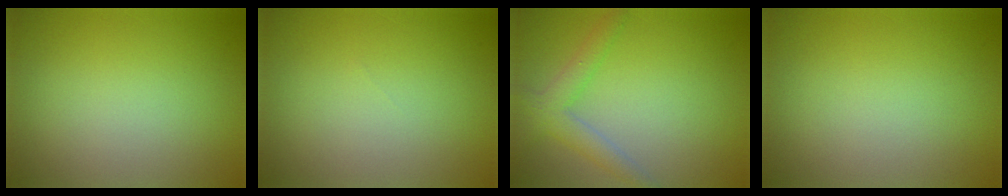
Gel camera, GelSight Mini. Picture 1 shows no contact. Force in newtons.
{"total": 0.0}
{"total": 3.0, "press": 3.0, "slide": 0.2}
{"total": 0.0}